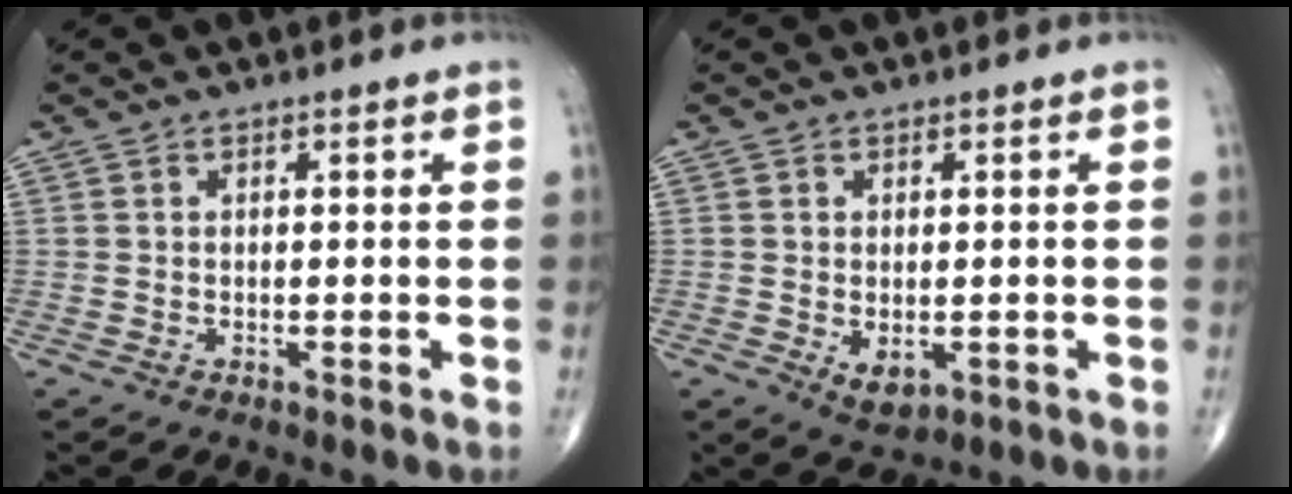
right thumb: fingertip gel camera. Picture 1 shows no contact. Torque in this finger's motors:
{"motor_torque": [-0.32, 0.07, -0.08, 0.18, 0.09]}